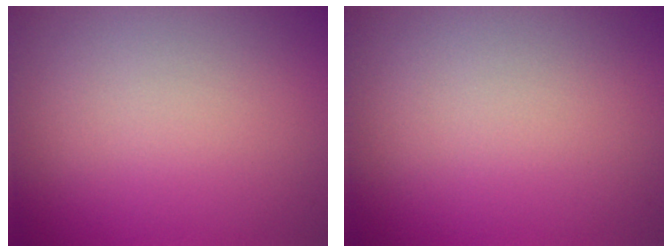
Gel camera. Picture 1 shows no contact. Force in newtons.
{"total": 0.0}